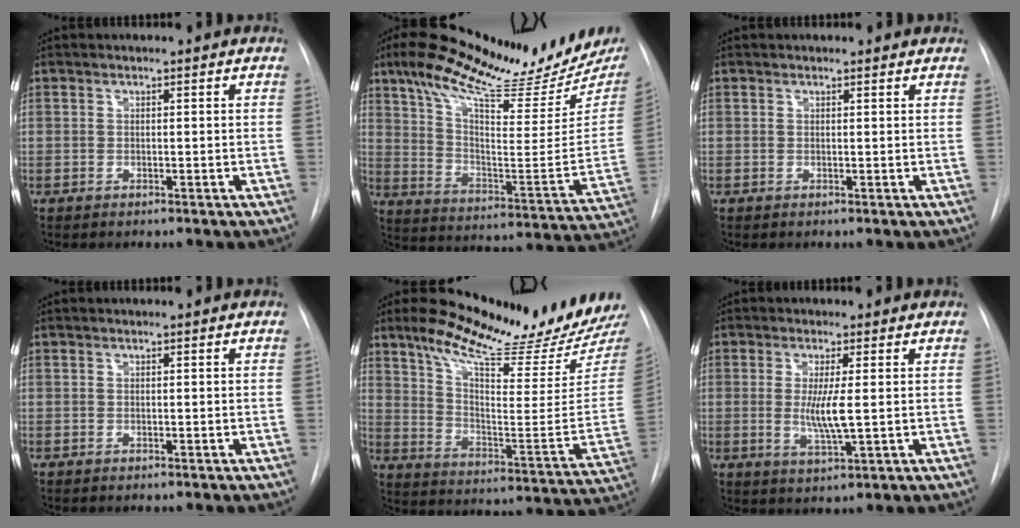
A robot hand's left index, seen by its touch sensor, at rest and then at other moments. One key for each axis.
{"total": 25.3, "fx": 20.3, "fy": 4.8, "fz": 14.3, "tx": -0.229, "ty": -0.029, "tz": 0.288}
{"total": 1.1, "fx": 1.0, "fy": 0.4, "fz": 0.0, "tx": -0.008, "ty": 0.001, "tz": 0.008}
{"total": 0.0}
{"total": 20.4, "fx": 18.0, "fy": 0.3, "fz": 9.6, "tx": -0.156, "ty": -0.080, "tz": 0.260}
{"total": 5.1, "fx": 0.0, "fy": 0.5, "fz": 5.0, "tx": -0.100, "ty": -0.014, "tz": 0.000}